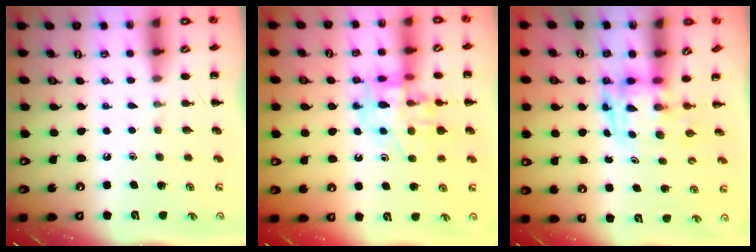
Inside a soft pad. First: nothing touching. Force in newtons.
{"total": 14.9, "press": 14.6, "slide": 2.8}
{"total": 3.9, "press": 3.8, "slide": 0.7}